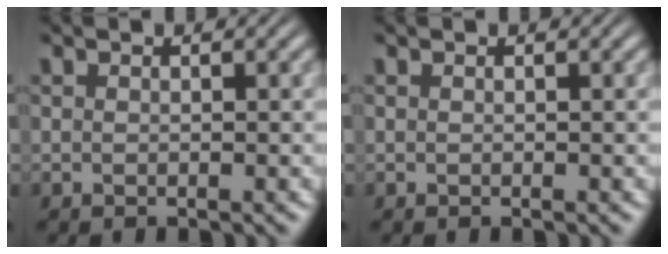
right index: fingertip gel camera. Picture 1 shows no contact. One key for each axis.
{"total": 0.0}